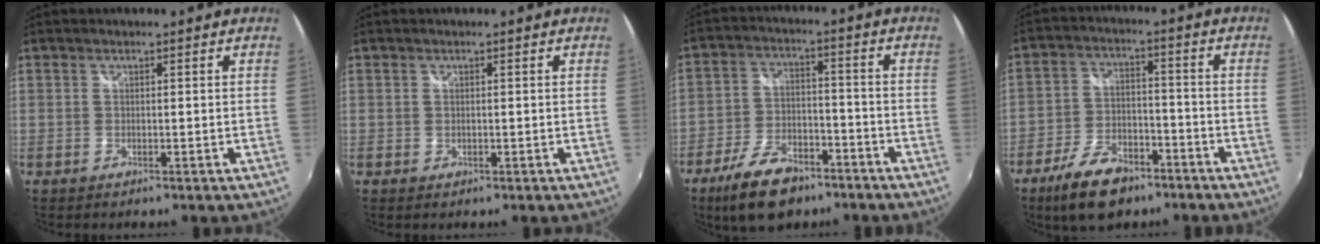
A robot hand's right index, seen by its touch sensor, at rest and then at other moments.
{"total": 0.5, "force": [0.1, 0.5, 0.3], "torque": [-0.003, 0.000, 0.002]}
{"total": 13.0, "force": [-8.8, 6.4, 7.2], "torque": [-0.160, -0.002, -0.148]}
{"total": 12.2, "force": [-8.2, 6.0, 6.7], "torque": [-0.154, -0.001, -0.140]}